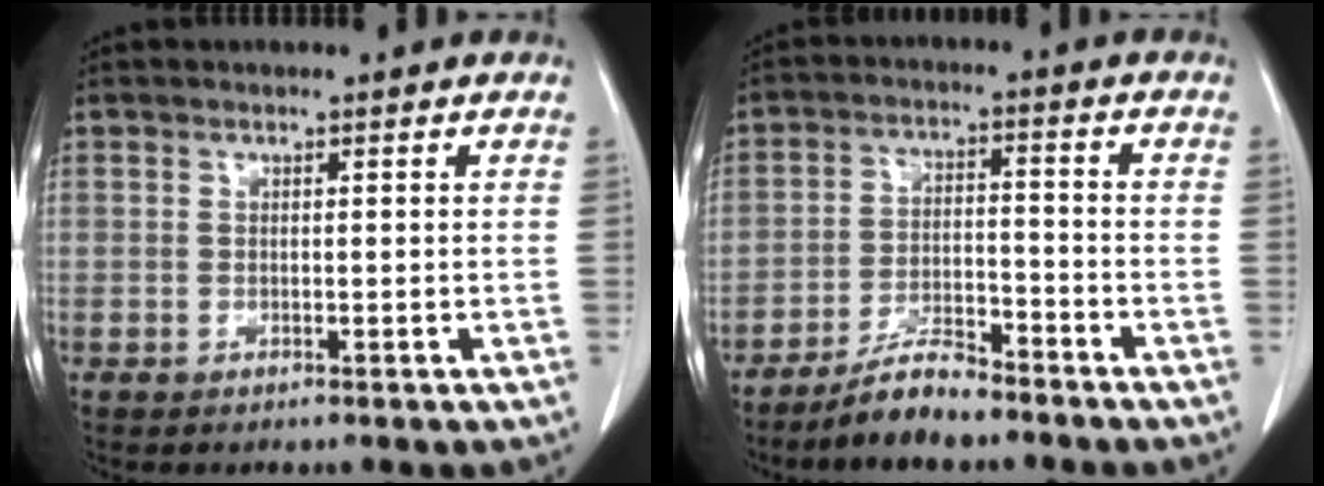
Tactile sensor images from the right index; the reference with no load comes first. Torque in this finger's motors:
{"motor_torque": [0.02, -0.03, -0.01, -0.02]}